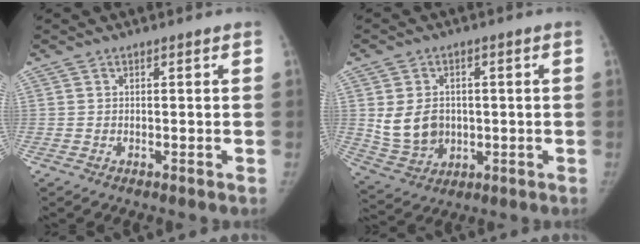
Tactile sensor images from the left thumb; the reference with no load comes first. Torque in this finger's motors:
{"motor_torque": [-0.18, 0.40, 0.13, -0.11, 0.04]}